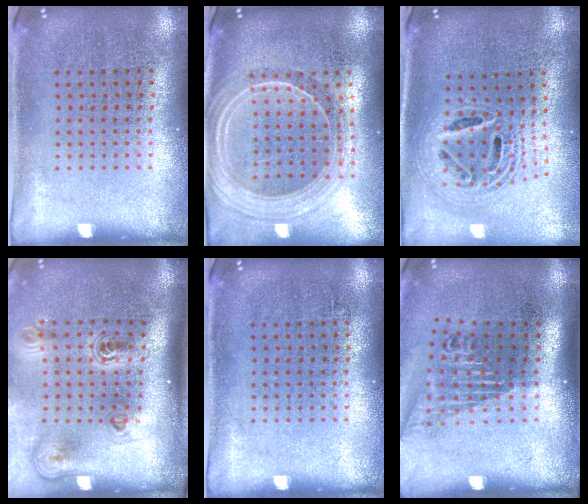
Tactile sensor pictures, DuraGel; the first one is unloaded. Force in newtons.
{"total": 2.3, "press": 2.0, "slide": 1.1}
{"total": 2.2, "press": 1.7, "slide": 1.4}
{"total": 2.3, "press": 1.5, "slide": 1.8}
{"total": 0.0}
{"total": 1.7, "press": 1.3, "slide": 1.2}